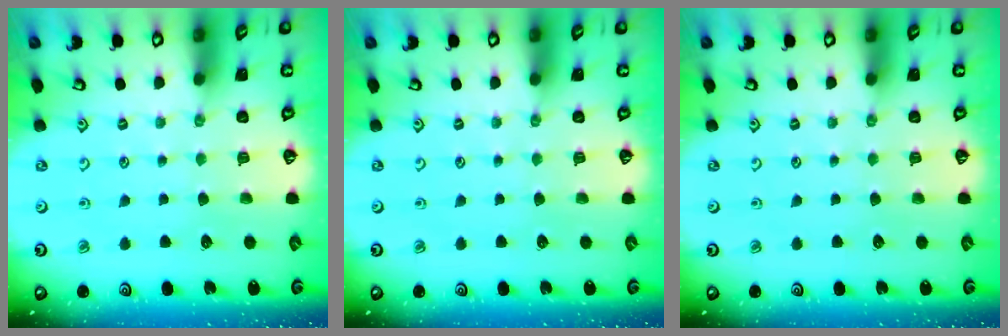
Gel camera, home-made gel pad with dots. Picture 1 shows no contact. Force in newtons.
{"total": 0.0}
{"total": 0.0}